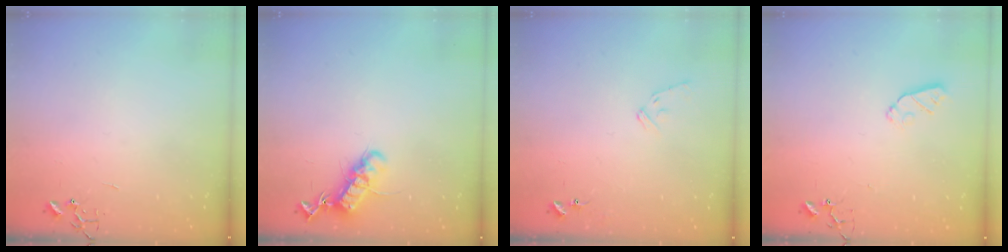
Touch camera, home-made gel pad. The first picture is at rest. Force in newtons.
{"total": 13.3, "press": 13.3, "slide": 0.9}
{"total": 8.2, "press": 8.2, "slide": 0.3}
{"total": 4.9, "press": 4.8, "slide": 0.6}